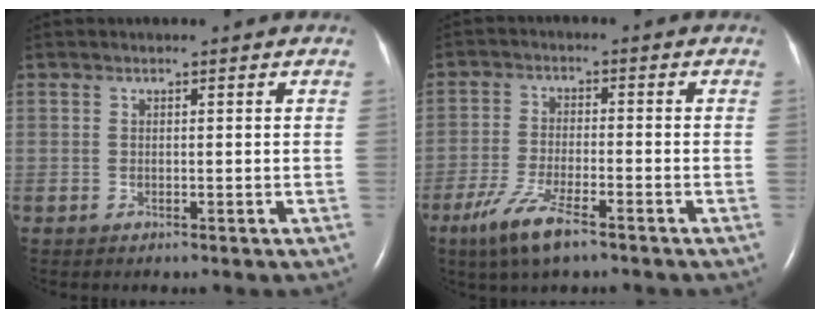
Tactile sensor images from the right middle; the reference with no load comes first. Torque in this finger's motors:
{"motor_torque": [1.07, -0.99, 0.52, 0.14]}